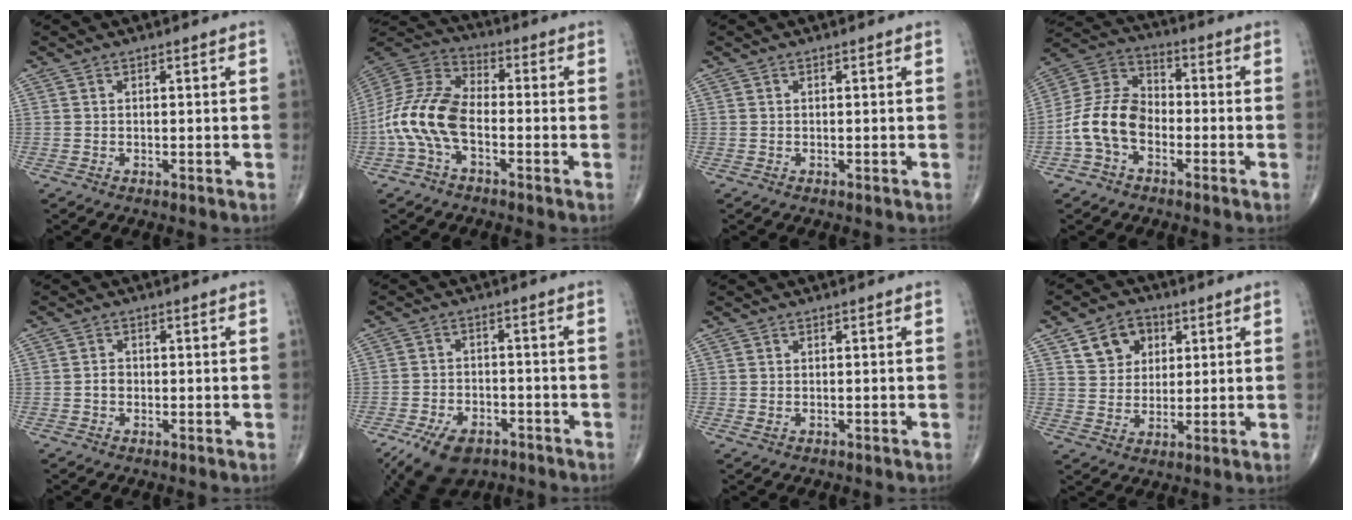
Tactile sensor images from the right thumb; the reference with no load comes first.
{"total": 14.0, "force": [-3.6, 7.7, 11.1], "torque": [-0.235, 0.037, -0.079]}
{"total": 0.0}
{"total": 11.7, "force": [-3.7, 7.9, 7.8], "torque": [-0.143, 0.040, -0.081]}
{"total": 1.7, "force": [-0.4, 1.4, 0.9], "torque": [-0.008, 0.007, -0.009]}
{"total": 11.1, "force": [-7.0, 6.2, 6.0], "torque": [-0.094, 0.028, -0.113]}
{"total": 0.7, "force": [-0.1, 0.5, 0.5], "torque": [-0.011, 0.002, 0.001]}
{"total": 8.3, "force": [3.6, 6.6, 3.5], "torque": [-0.023, -0.011, 0.062]}